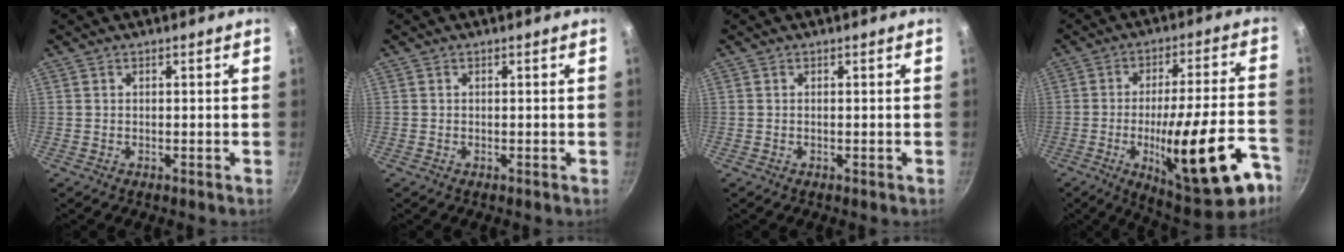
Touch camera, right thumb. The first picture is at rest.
{"total": 0.0}
{"total": 0.0}
{"total": 23.8, "force": [-9.6, 6.9, 20.6], "torque": [-0.272, 0.037, -0.129]}